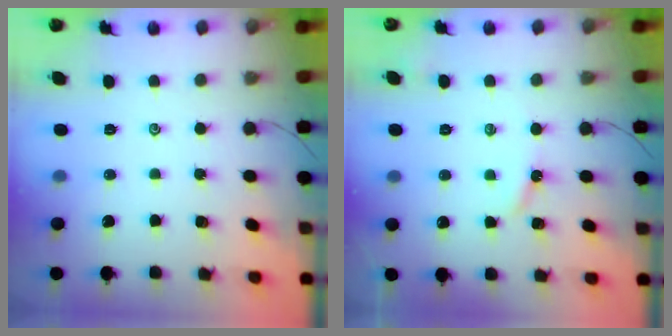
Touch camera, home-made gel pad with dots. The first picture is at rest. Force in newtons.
{"total": 3.3, "press": 3.3, "slide": 0.4}